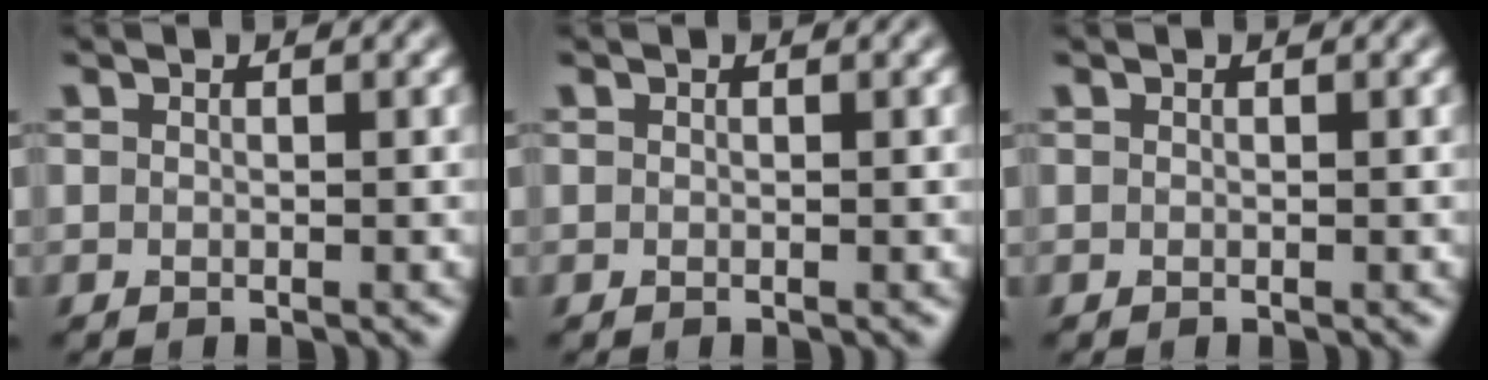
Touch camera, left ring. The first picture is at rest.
{"total": 0.0}
{"total": 0.0}